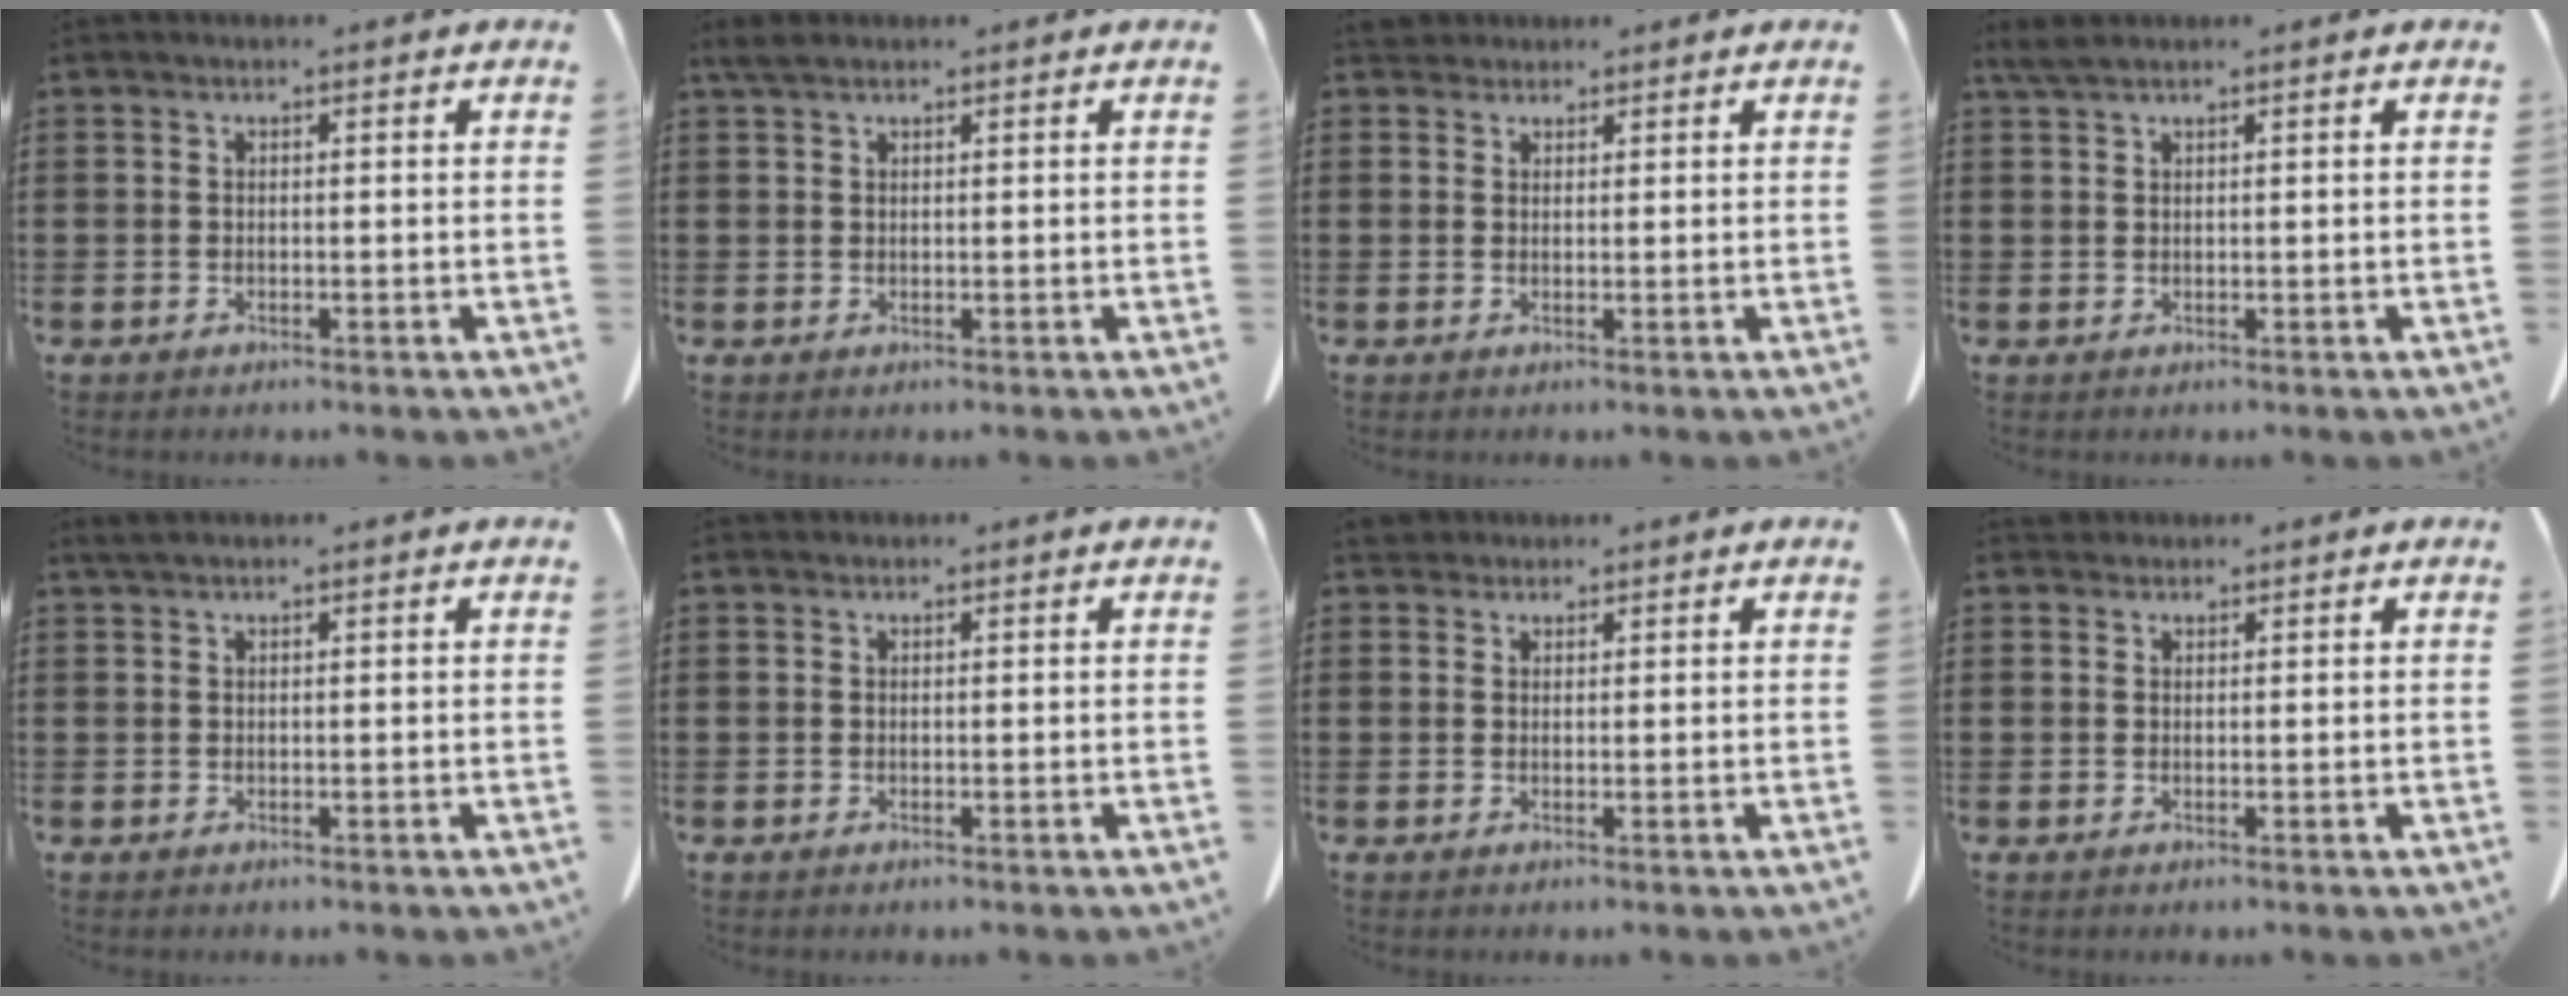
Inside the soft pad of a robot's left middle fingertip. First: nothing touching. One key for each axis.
{"total": 1.8, "fx": 1.3, "fy": 0.6, "fz": 1.0, "tx": -0.025, "ty": 0.005, "tz": 0.024}
{"total": 2.7, "fx": 2.3, "fy": 1.2, "fz": 0.7, "tx": -0.022, "ty": 0.006, "tz": 0.045}
{"total": 2.0, "fx": 1.4, "fy": 0.3, "fz": 1.3, "tx": -0.030, "ty": 0.001, "tz": 0.026}
{"total": 0.9, "fx": 0.7, "fy": 0.1, "fz": 0.6, "tx": -0.014, "ty": 0.000, "tz": 0.013}
{"total": 0.0}
{"total": 2.4, "fx": 2.0, "fy": 1.2, "fz": 0.7, "tx": -0.020, "ty": 0.008, "tz": 0.039}
{"total": 1.0, "fx": 0.9, "fy": 0.5, "fz": 0.1, "tx": -0.004, "ty": 0.003, "tz": 0.018}